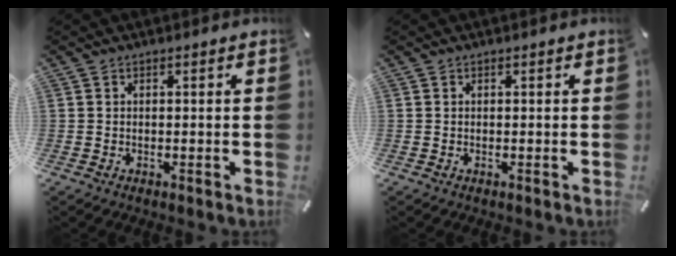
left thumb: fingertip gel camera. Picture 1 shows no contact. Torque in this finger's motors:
{"motor_torque": [0.00, 0.00, -0.02, 0.02, 0.00]}